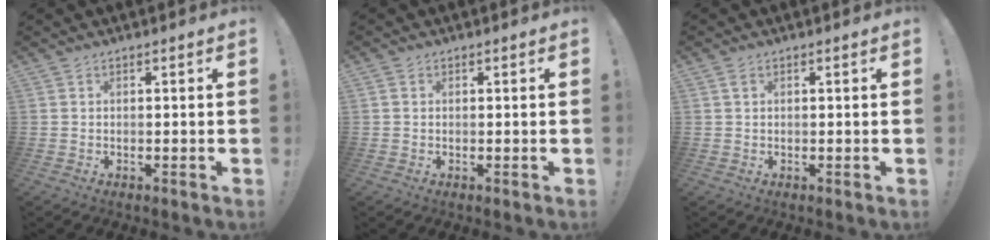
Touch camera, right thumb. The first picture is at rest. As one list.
[{"total": 0.6, "force": [0.1, 0.6, 0.2], "torque": [-0.003, 0.004, 0.002]}, {"total": 0.9, "force": [0.5, 0.5, 0.6], "torque": [-0.007, 0.000, 0.007]}]